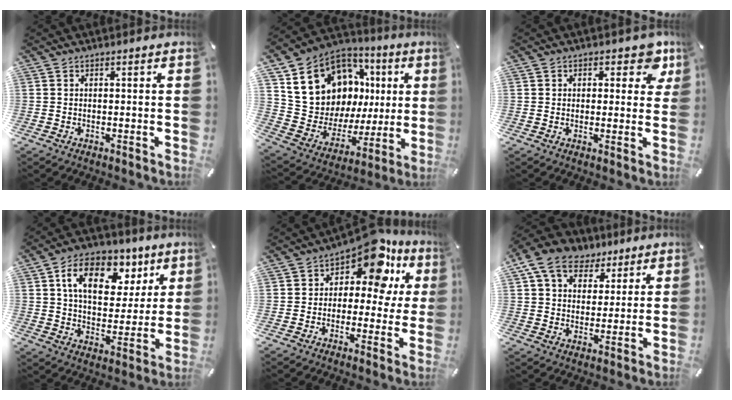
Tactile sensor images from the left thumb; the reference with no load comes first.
{"total": 17.4, "force": [7.8, 13.8, 7.1], "torque": [-0.124, -0.053, 0.166]}
{"total": 5.7, "force": [2.9, 3.7, 3.2], "torque": [-0.015, -0.011, 0.043]}
{"total": 14.1, "force": [6.9, 9.4, 7.9], "torque": [-0.115, -0.027, 0.119]}
{"total": 12.8, "force": [7.0, 6.6, 8.4], "torque": [-0.127, -0.044, 0.120]}
{"total": 12.5, "force": [6.8, 9.2, 5.2], "torque": [-0.099, -0.022, 0.130]}